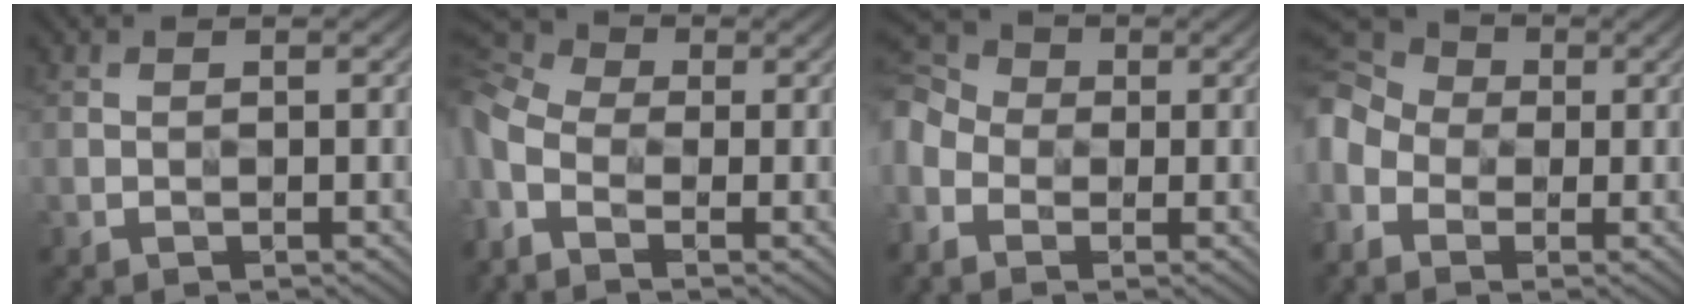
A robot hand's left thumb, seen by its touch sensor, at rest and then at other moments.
{"total": 9.7, "force": [-2.4, 6.0, 7.2], "torque": [-0.213, -0.011, -0.040]}
{"total": 7.9, "force": [-1.7, 6.3, 4.5], "torque": [-0.145, 0.001, -0.046]}
{"total": 10.0, "force": [-1.6, 8.0, 5.8], "torque": [-0.185, -0.003, -0.051]}